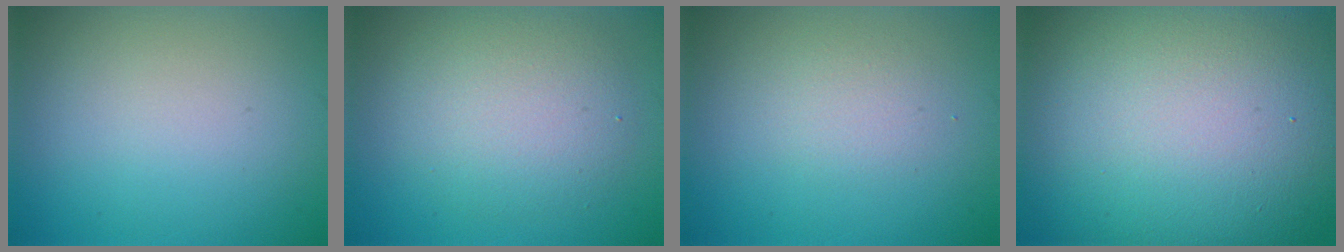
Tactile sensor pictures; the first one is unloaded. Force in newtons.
{"total": 4.6, "press": 4.6, "slide": 0.4}
{"total": 1.4, "press": 1.4, "slide": 0.0}
{"total": 20.1, "press": 20.0, "slide": 1.2}